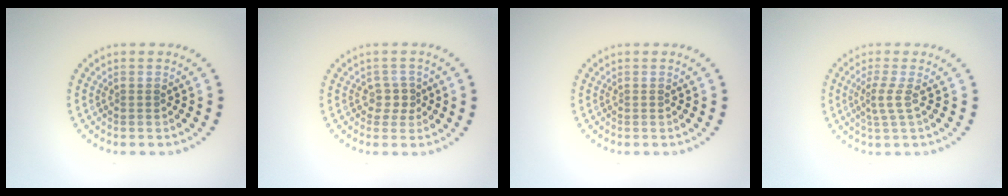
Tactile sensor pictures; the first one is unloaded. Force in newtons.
{"total": 1.8, "press": 1.4, "slide": 1.0}
{"total": 0.0}
{"total": 2.0, "press": 1.3, "slide": 1.5}